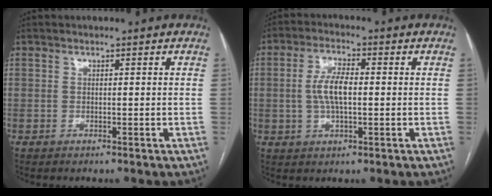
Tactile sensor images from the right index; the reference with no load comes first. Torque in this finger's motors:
{"motor_torque": [1.19, 0.10, 0.52, 0.12]}